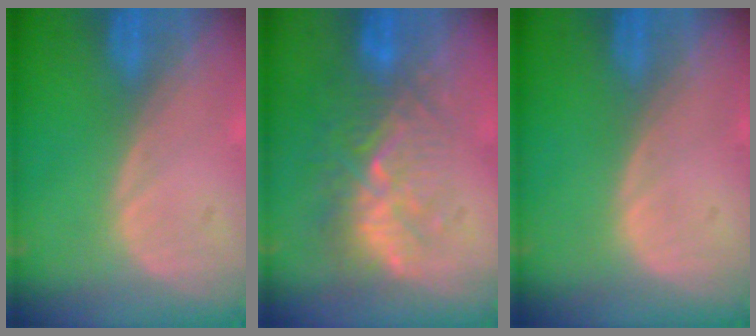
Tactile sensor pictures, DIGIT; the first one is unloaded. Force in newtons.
{"total": 9.0, "press": 8.4, "slide": 3.3}
{"total": 0.0}